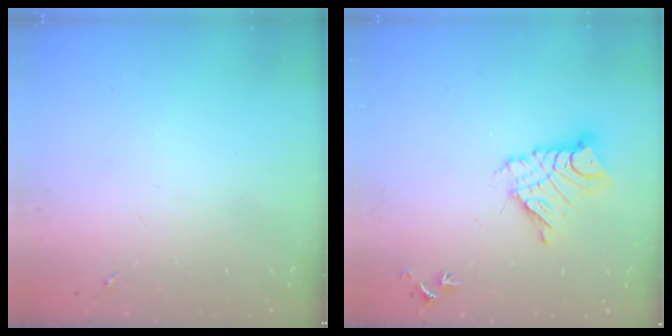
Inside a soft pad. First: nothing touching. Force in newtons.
{"total": 11.9, "press": 11.9, "slide": 1.1}